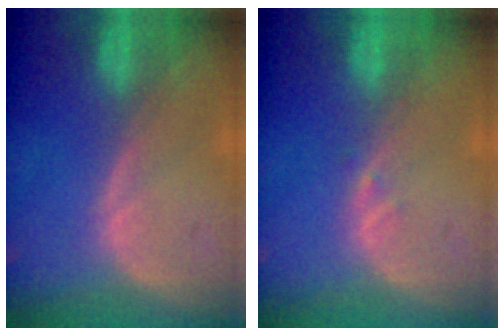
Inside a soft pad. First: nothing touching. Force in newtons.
{"total": 0.6, "press": 0.6, "slide": 0.1}